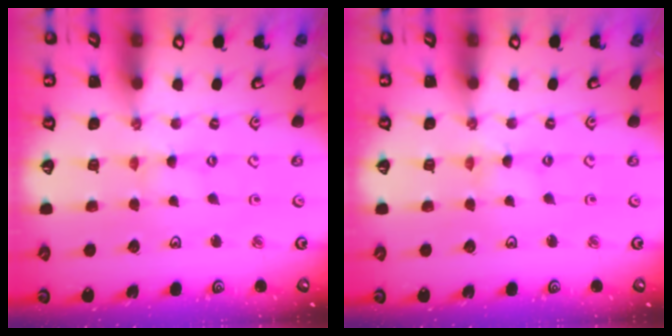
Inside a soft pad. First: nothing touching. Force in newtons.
{"total": 0.0}